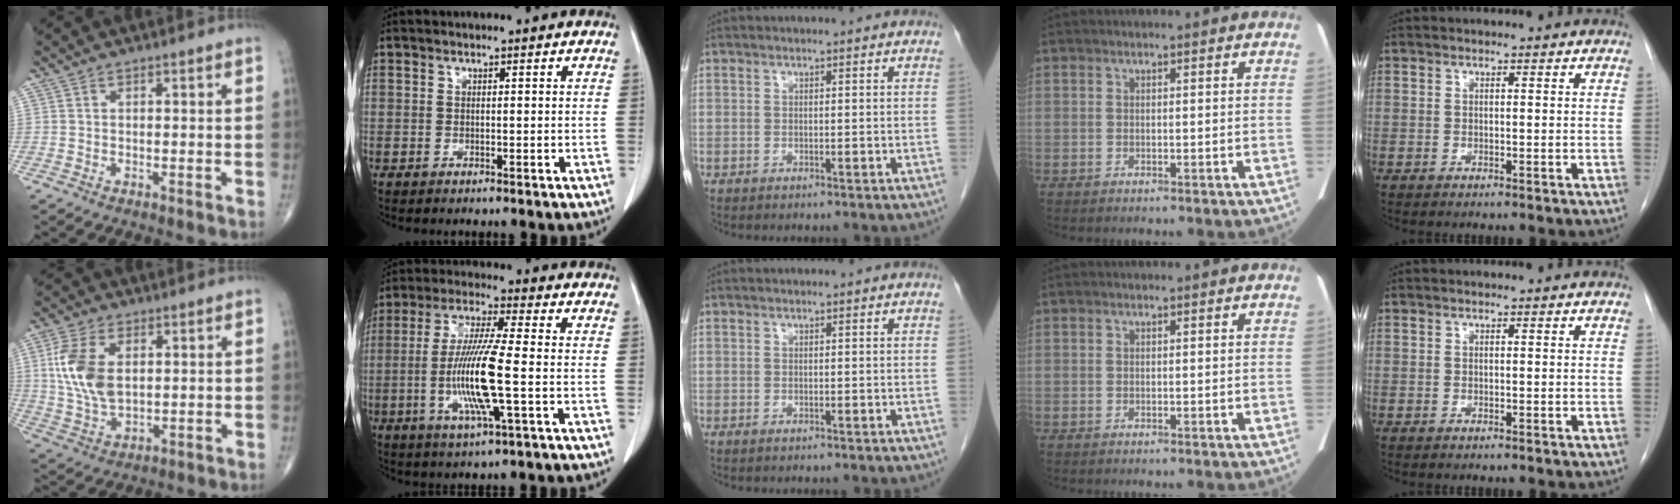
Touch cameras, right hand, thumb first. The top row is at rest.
{"thumb": {"total": 11.7, "force": [2.3, 6.9, 9.2], "torque": [-0.189, -0.007, 0.049]}, "index": {"total": 12.0, "force": [-2.2, 0.2, 11.8], "torque": [-0.239, -0.013, -0.049]}}